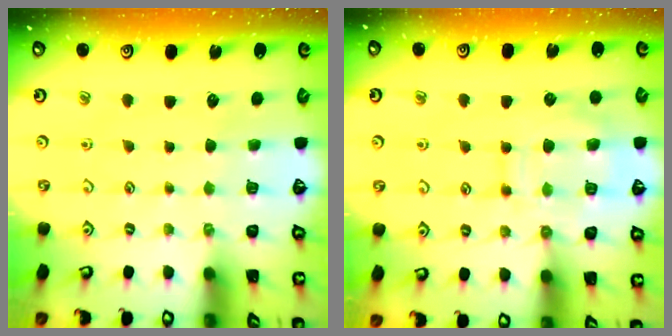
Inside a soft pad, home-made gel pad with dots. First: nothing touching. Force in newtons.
{"total": 12.5, "press": 12.5, "slide": 1.2}